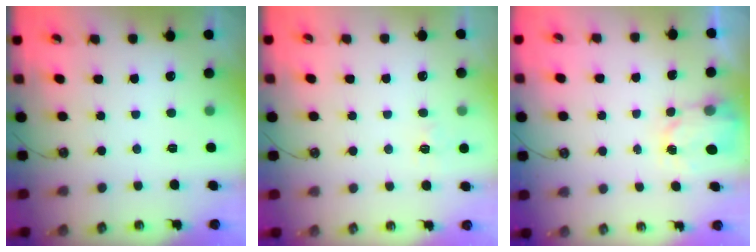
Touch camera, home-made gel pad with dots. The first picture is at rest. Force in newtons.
{"total": 5.8, "press": 5.8, "slide": 0.7}
{"total": 2.7, "press": 2.6, "slide": 0.4}